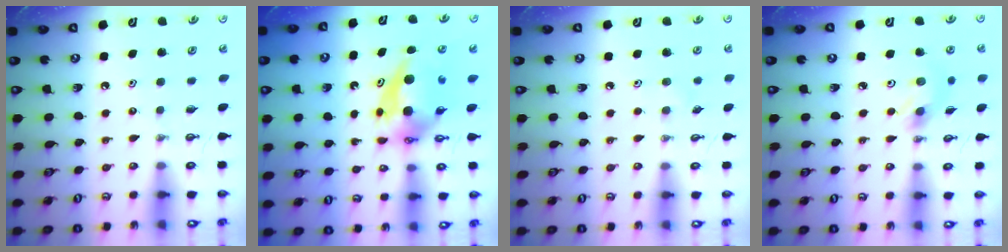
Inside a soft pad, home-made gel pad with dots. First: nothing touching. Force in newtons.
{"total": 6.7, "press": 6.7, "slide": 0.7}
{"total": 3.9, "press": 3.8, "slide": 0.8}
{"total": 4.6, "press": 4.5, "slide": 0.9}